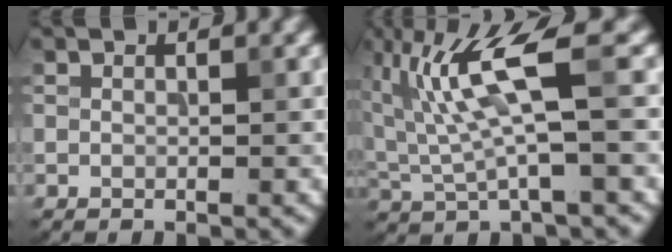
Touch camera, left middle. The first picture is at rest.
{"total": 6.7, "force": [1.8, 1.2, 6.3], "torque": [-0.139, 0.001, 0.037]}